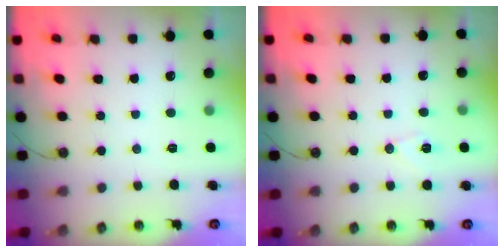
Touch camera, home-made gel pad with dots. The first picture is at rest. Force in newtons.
{"total": 6.6, "press": 6.2, "slide": 2.4}